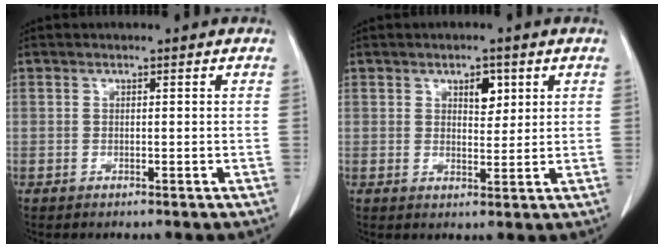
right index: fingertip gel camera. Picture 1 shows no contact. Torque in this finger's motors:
{"motor_torque": [0.13, 0.06, 0.04, 0.01]}